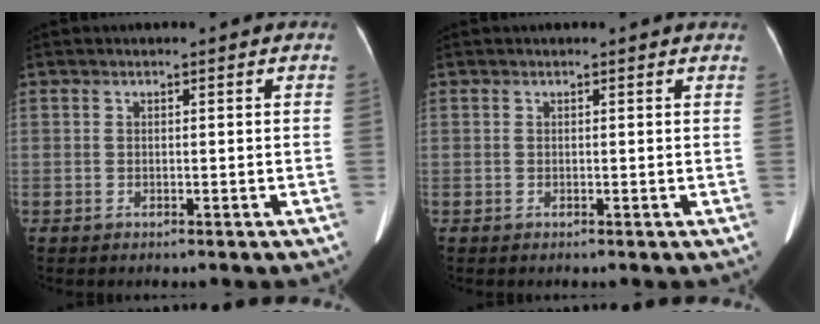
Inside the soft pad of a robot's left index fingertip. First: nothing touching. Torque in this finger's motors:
{"motor_torque": [0.29, -0.14, 0.00, 0.02]}